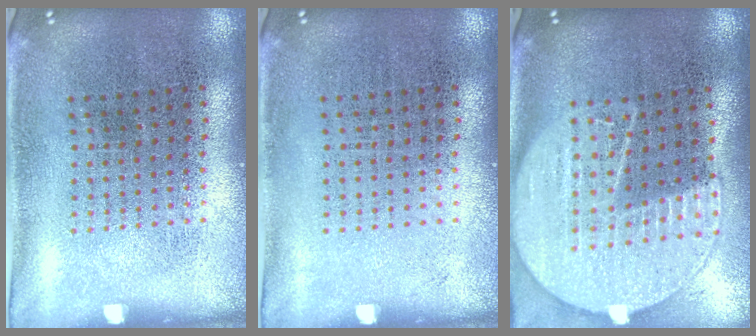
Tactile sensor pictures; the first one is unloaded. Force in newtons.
{"total": 0.0}
{"total": 2.1, "press": 1.8, "slide": 1.0}